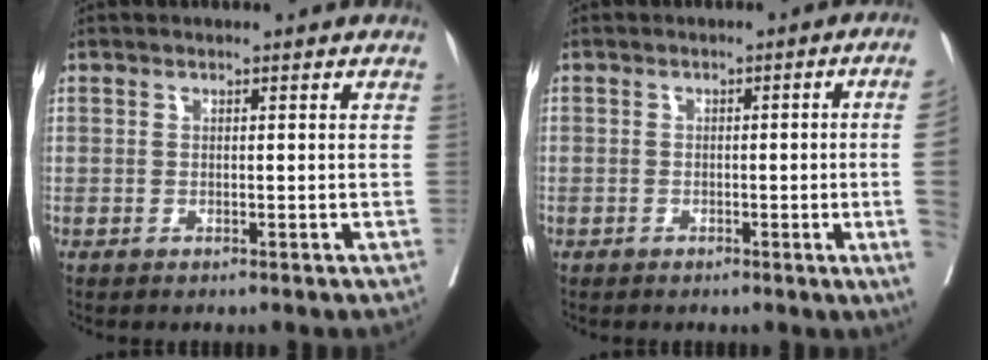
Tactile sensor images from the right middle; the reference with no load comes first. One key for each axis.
{"total": 6.7, "fx": -1.1, "fy": -1.7, "fz": 6.4, "tx": -0.068, "ty": -0.010, "tz": -0.015}